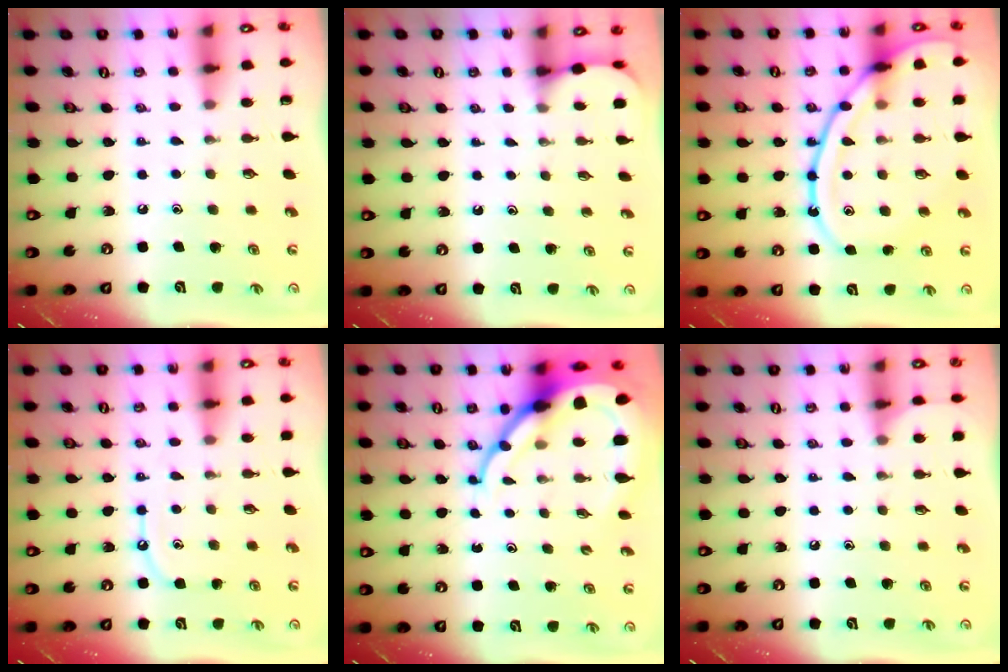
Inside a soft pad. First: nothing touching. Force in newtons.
{"total": 1.4, "press": 1.4, "slide": 0.1}
{"total": 17.9, "press": 17.8, "slide": 1.6}
{"total": 6.1, "press": 6.1, "slide": 0.7}
{"total": 13.1, "press": 13.0, "slide": 1.3}
{"total": 4.2, "press": 4.2, "slide": 0.5}